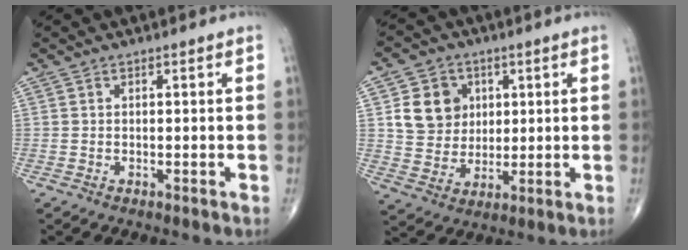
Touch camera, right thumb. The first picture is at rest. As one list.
[{"total": 10.0, "force": [2.8, 8.6, 4.2], "torque": [-0.037, -0.010, 0.055]}]